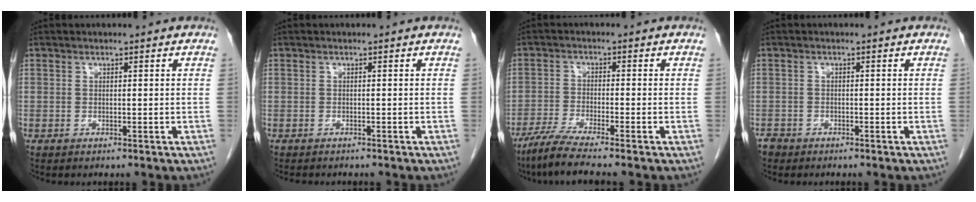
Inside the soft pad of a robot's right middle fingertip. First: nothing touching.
{"total": 3.3, "force": [-2.8, 1.0, 1.3], "torque": [-0.019, -0.006, -0.032]}
{"total": 6.1, "force": [-5.0, -0.7, 3.5], "torque": [-0.069, -0.020, -0.094]}
{"total": 1.8, "force": [-1.5, 1.0, 0.1], "torque": [-0.009, 0.000, -0.028]}